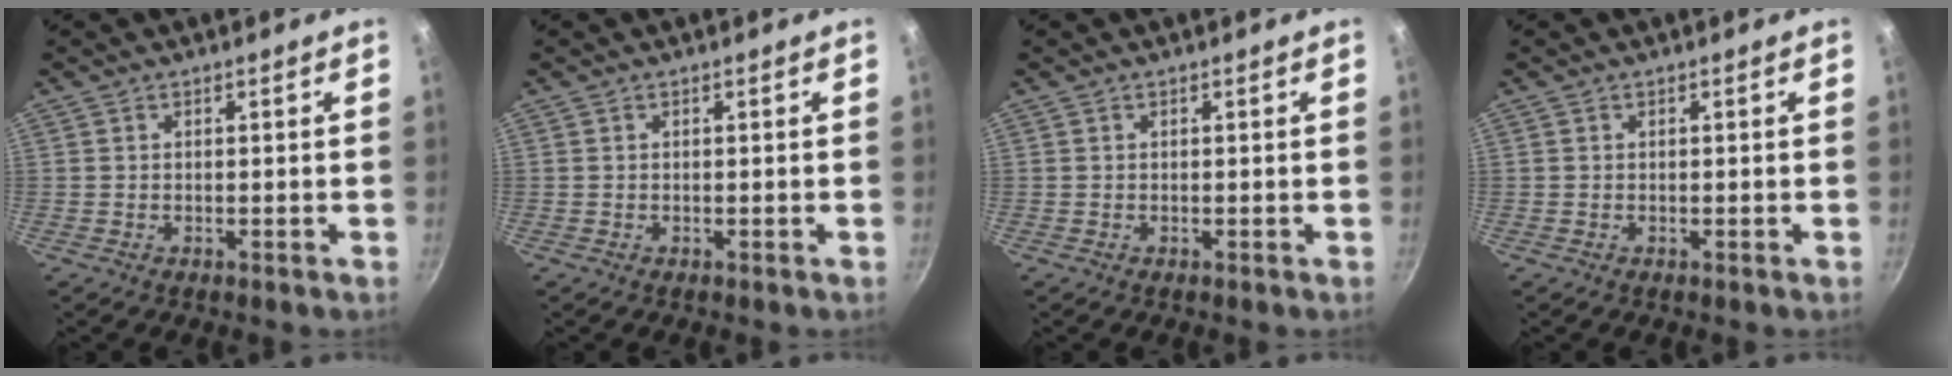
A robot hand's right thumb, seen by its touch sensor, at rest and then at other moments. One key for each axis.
{"total": 0.0}
{"total": 0.0}
{"total": 0.0}